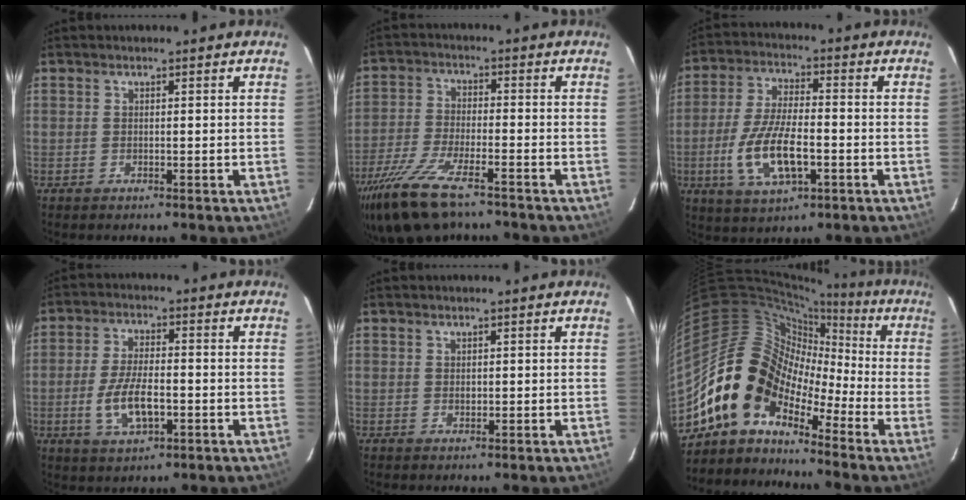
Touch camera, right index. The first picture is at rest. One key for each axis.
{"total": 15.6, "fx": -11.4, "fy": 4.7, "fz": 9.5, "tx": -0.215, "ty": -0.045, "tz": -0.212}
{"total": 12.4, "fx": -3.7, "fy": 4.8, "fz": 10.8, "tx": -0.225, "ty": -0.007, "tz": -0.065}
{"total": 8.6, "fx": -2.4, "fy": 3.6, "fz": 7.4, "tx": -0.152, "ty": -0.005, "tz": -0.041}
{"total": 0.7, "fx": 0.4, "fy": 0.6, "fz": 0.2, "tx": -0.002, "ty": 0.004, "tz": 0.007}
{"total": 12.7, "fx": -8.3, "fy": 8.2, "fz": 5.2, "tx": -0.094, "ty": 0.031, "tz": -0.176}